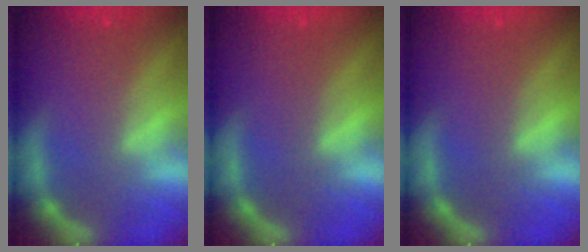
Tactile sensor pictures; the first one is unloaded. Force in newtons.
{"total": 0.0}
{"total": 0.0}